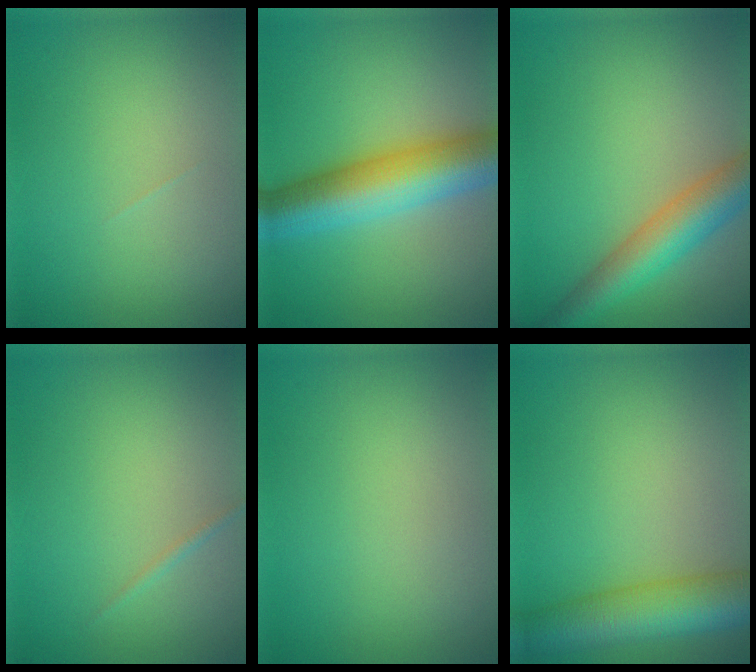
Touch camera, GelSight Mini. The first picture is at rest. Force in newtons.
{"total": 9.6, "press": 9.6, "slide": 0.2}
{"total": 6.0, "press": 6.0, "slide": 0.2}
{"total": 0.6, "press": 0.6, "slide": 0.0}
{"total": 0.0}
{"total": 8.4, "press": 8.4, "slide": 0.3}